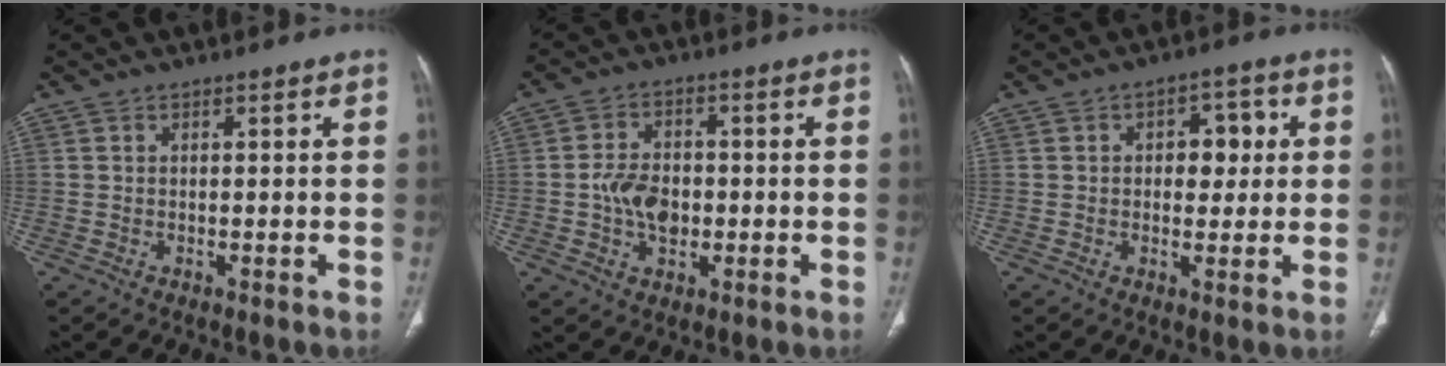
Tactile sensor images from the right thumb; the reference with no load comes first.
{"total": 7.3, "force": [-1.0, 5.0, 5.2], "torque": [-0.078, 0.010, -0.019]}
{"total": 6.6, "force": [1.1, 4.2, 4.9], "torque": [-0.032, 0.008, 0.012]}